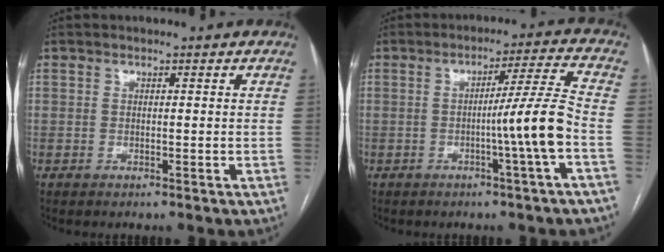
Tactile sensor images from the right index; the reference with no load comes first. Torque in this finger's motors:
{"motor_torque": [0.85, -0.13, 0.56, 0.13]}